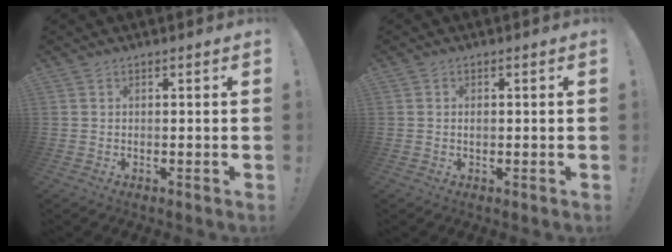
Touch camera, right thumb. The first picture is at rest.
{"total": 0.7, "force": [-0.2, 0.4, 0.5], "torque": [-0.004, 0.001, -0.005]}